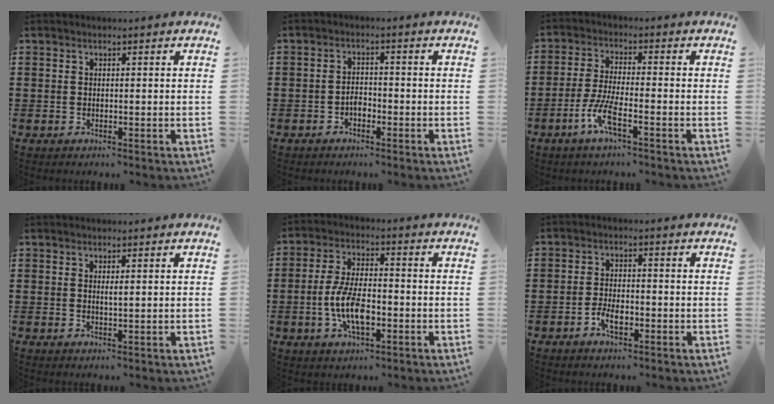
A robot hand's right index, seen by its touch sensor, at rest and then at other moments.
{"total": 1.9, "force": [-1.1, 1.1, 1.2], "torque": [-0.025, 0.002, -0.022]}
{"total": 6.1, "force": [-3.4, 0.9, 5.0], "torque": [-0.124, -0.018, -0.069]}
{"total": 1.1, "force": [0.3, 0.2, 1.0], "torque": [-0.021, 0.001, 0.006]}
{"total": 8.4, "force": [-2.2, 3.6, 7.2], "torque": [-0.163, -0.005, -0.045]}
{"total": 3.5, "force": [-1.6, 1.5, 2.8], "torque": [-0.056, 0.000, -0.030]}